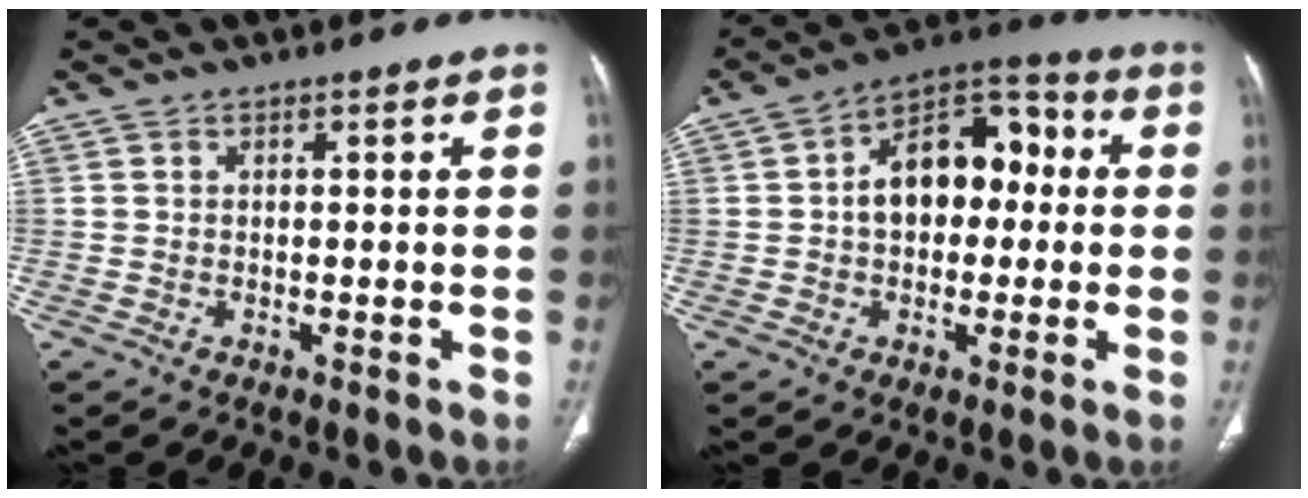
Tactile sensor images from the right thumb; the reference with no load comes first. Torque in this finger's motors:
{"motor_torque": [0.19, 2.19, 1.31, -0.13, 0.10]}